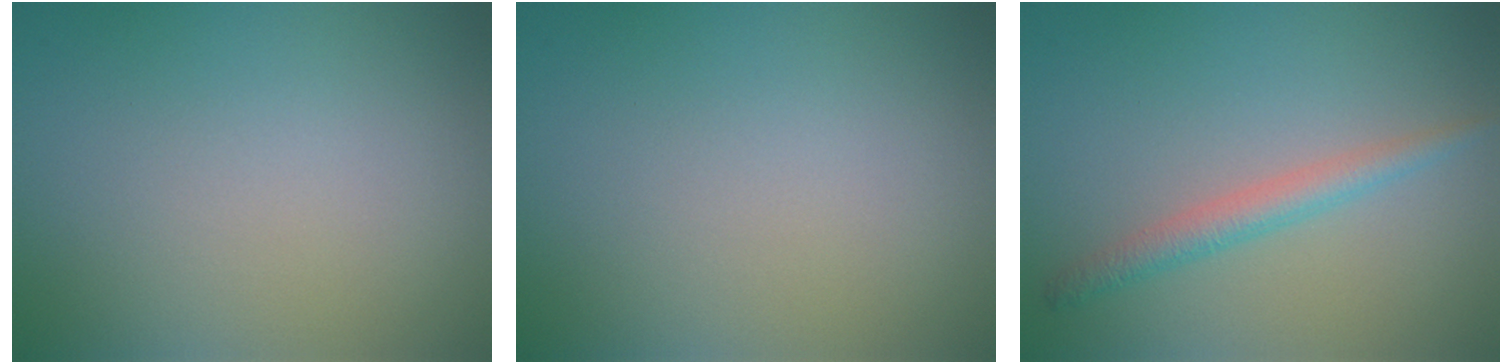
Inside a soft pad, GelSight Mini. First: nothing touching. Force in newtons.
{"total": 0.0}
{"total": 2.2, "press": 2.2, "slide": 0.1}